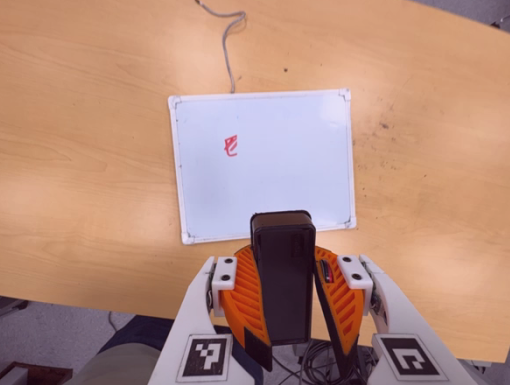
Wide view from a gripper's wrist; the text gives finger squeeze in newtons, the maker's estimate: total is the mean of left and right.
{"total": 10.9, "left": 10.7, "right": 11.0}